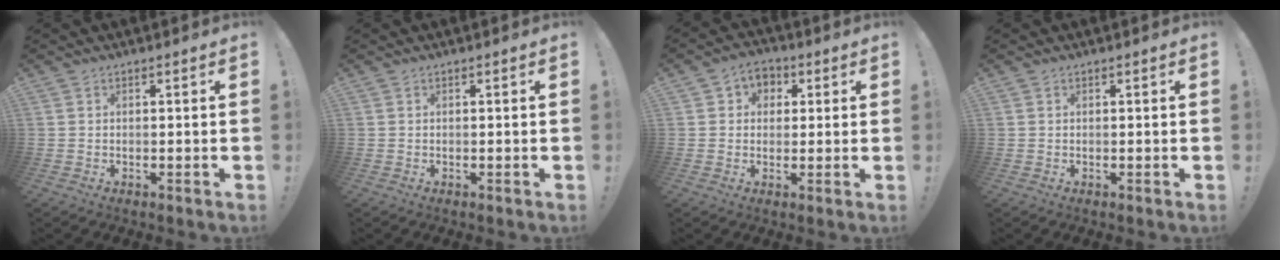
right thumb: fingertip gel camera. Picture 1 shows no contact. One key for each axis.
{"total": 0.0}
{"total": 5.5, "fx": 0.6, "fy": 5.1, "fz": 1.8, "tx": -0.021, "ty": 0.008, "tz": 0.014}
{"total": 0.0}